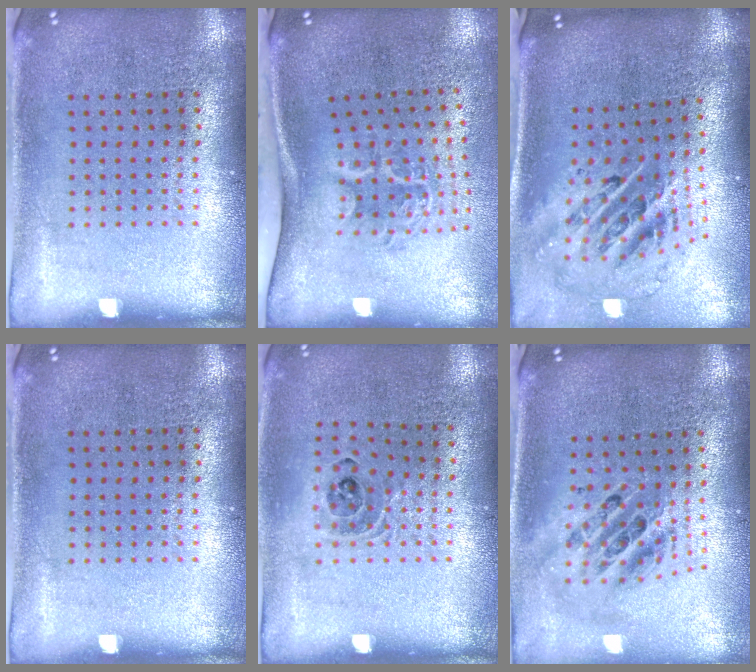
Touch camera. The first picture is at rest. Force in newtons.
{"total": 2.1, "press": 1.4, "slide": 1.6}
{"total": 2.7, "press": 1.8, "slide": 1.9}
{"total": 0.0}
{"total": 0.9, "press": 0.9, "slide": 0.2}
{"total": 2.1, "press": 1.6, "slide": 1.4}